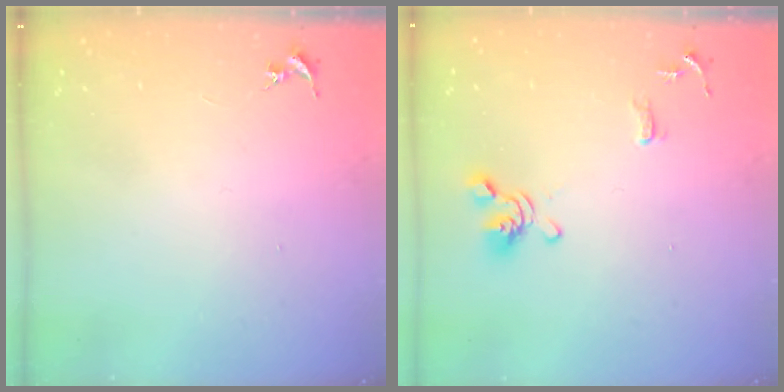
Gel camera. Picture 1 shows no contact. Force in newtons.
{"total": 10.0, "press": 9.9, "slide": 1.7}